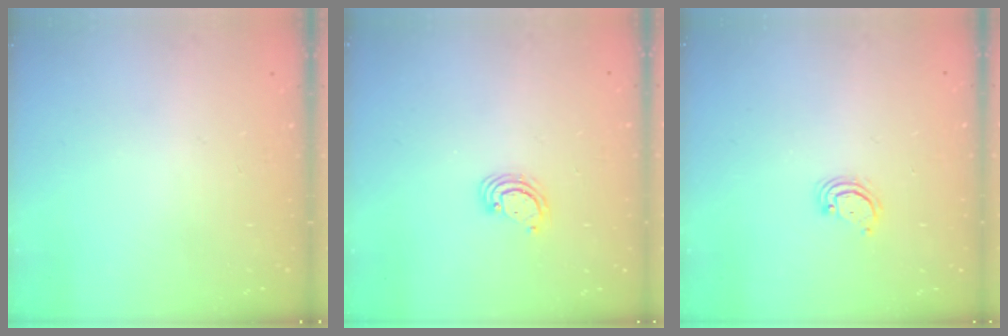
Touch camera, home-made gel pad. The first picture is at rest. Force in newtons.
{"total": 2.4, "press": 2.4, "slide": 0.2}
{"total": 2.9, "press": 2.9, "slide": 0.2}